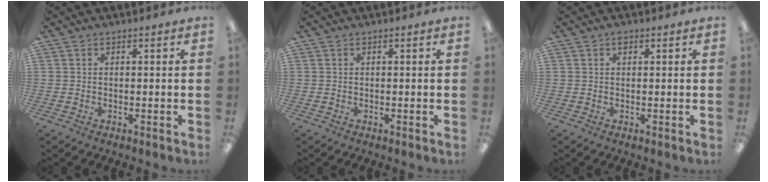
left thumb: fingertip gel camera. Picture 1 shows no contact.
{"total": 0.0}
{"total": 1.2, "force": [0.6, 0.7, 0.8], "torque": [-0.010, 0.000, 0.008]}